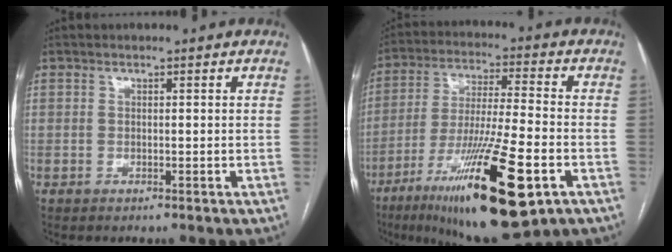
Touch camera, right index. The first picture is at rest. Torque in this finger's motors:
{"motor_torque": [2.14, 0.00, 0.66, 0.21]}